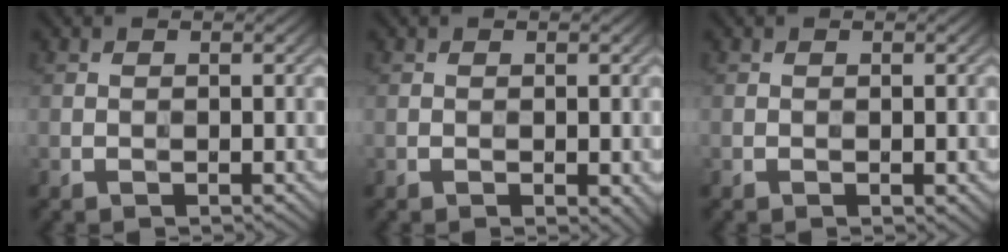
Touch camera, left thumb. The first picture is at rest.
{"total": 1.3, "force": [-0.4, 0.4, 1.2], "torque": [-0.017, -0.004, -0.005]}
{"total": 0.7, "force": [-0.2, 0.2, 0.6], "torque": [-0.010, -0.001, -0.003]}